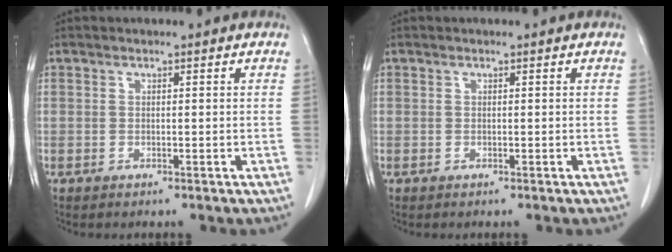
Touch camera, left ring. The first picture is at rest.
{"total": 0.0}